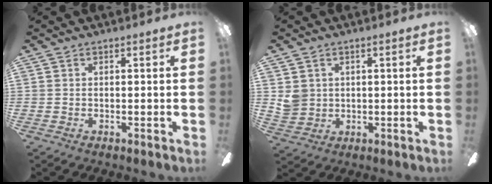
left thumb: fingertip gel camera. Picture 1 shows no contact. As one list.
[{"total": 4.5, "force": [1.4, 4.2, 1.0], "torque": [-0.022, 0.007, 0.029]}]